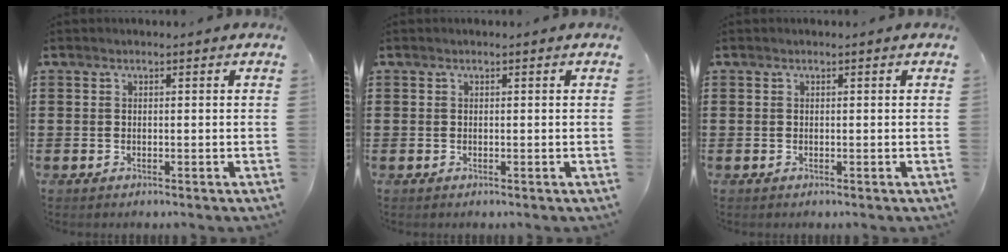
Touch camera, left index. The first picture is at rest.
{"total": 0.0}
{"total": 0.0}